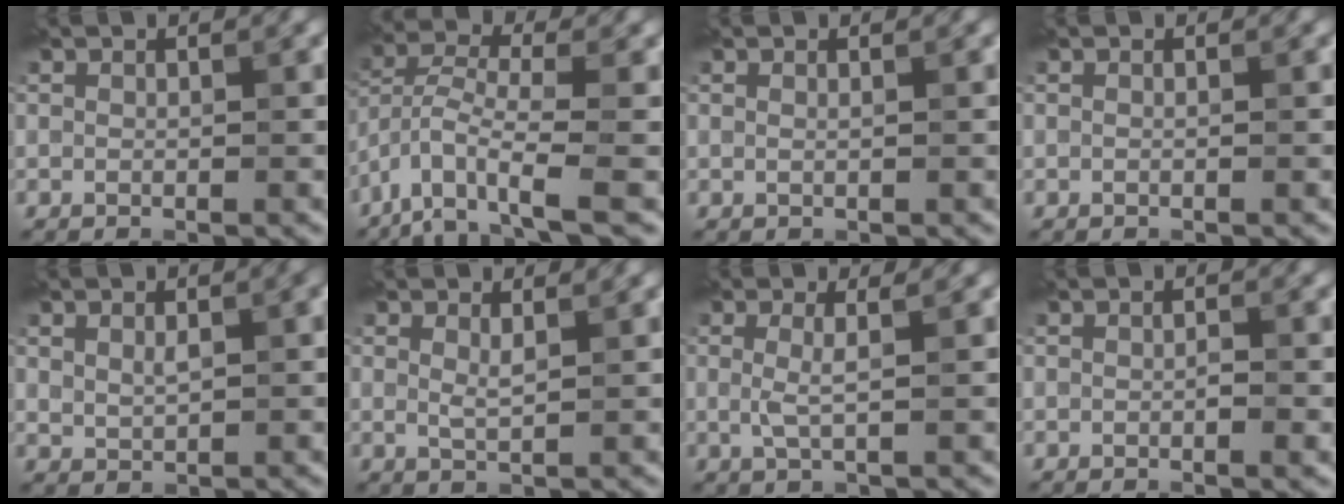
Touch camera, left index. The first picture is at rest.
{"total": 5.8, "force": [-3.2, 1.8, 4.4], "torque": [-0.086, 0.010, -0.072]}
{"total": 1.0, "force": [0.5, 0.6, 0.6], "torque": [0.004, -0.002, -0.002]}
{"total": 0.5, "force": [0.0, 0.3, 0.4], "torque": [-0.003, 0.000, -0.005]}
{"total": 1.5, "force": [1.2, 0.6, 0.7], "torque": [-0.022, 0.008, 0.024]}
{"total": 1.3, "force": [1.2, 0.1, 0.6], "torque": [-0.015, 0.003, 0.017]}
{"total": 1.6, "force": [0.7, 0.3, 1.4], "torque": [-0.036, 0.004, 0.006]}
{"total": 1.1, "force": [0.0, 0.2, 1.1], "torque": [-0.020, 0.001, 0.001]}